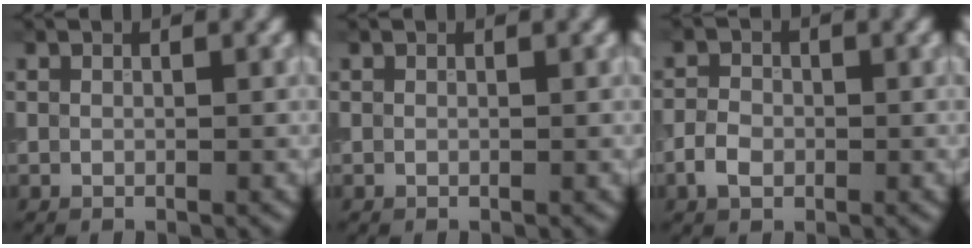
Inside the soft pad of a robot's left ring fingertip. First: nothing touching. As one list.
[{"total": 0.0}, {"total": 2.4, "force": [-0.9, 1.7, 1.4], "torque": [-0.024, 0.002, -0.023]}]